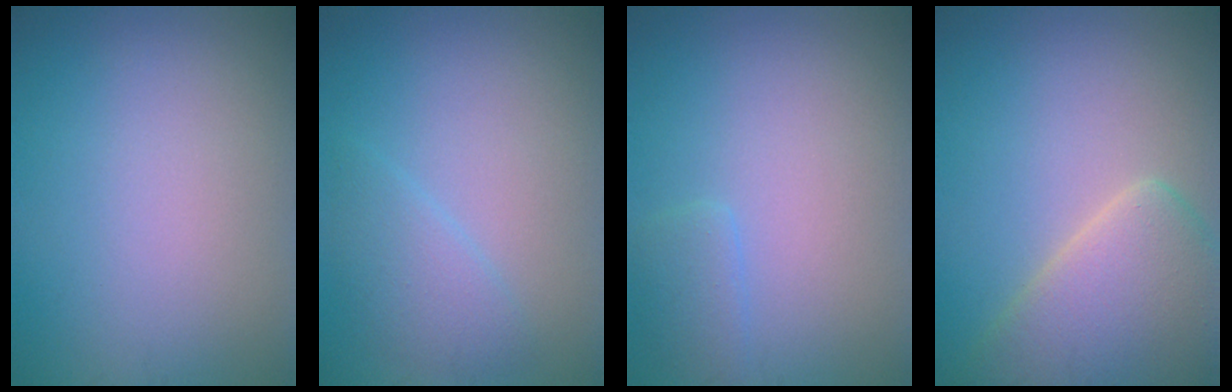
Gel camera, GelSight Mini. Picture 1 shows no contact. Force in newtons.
{"total": 2.3, "press": 2.3, "slide": 0.3}
{"total": 1.4, "press": 1.4, "slide": 0.1}
{"total": 6.9, "press": 6.8, "slide": 0.4}